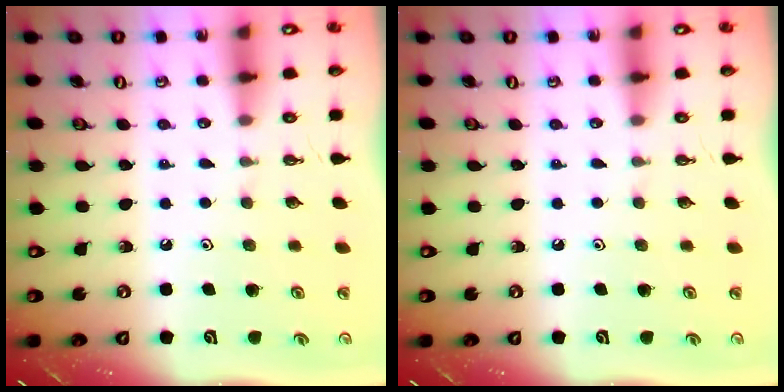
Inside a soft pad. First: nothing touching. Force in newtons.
{"total": 0.0}